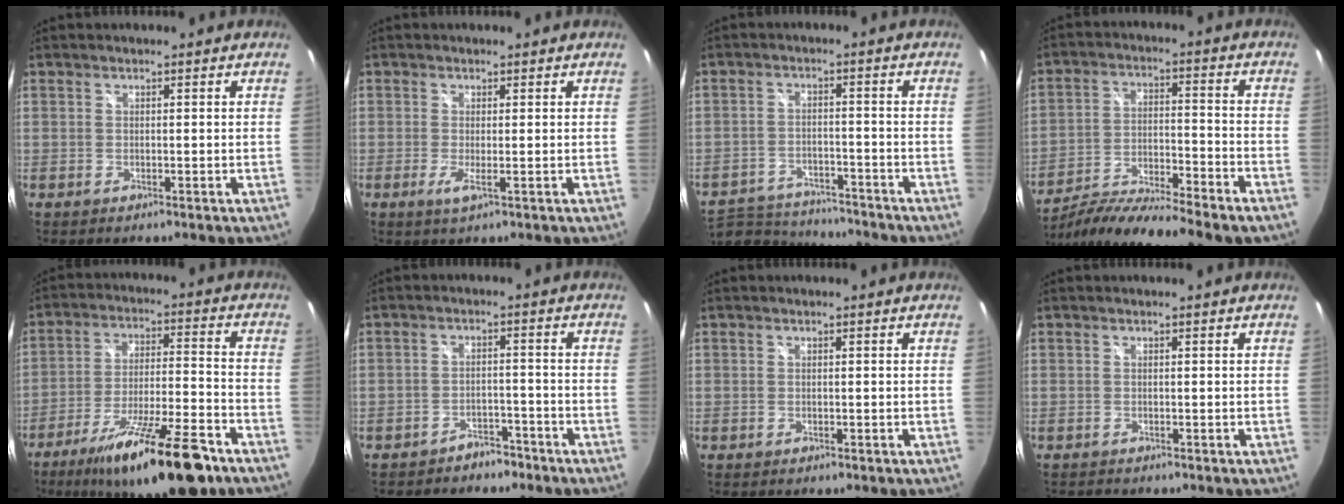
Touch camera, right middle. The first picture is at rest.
{"total": 2.0, "force": [-0.6, 0.0, 2.0], "torque": [-0.040, -0.009, -0.011]}
{"total": 15.4, "force": [-13.7, 4.8, 5.1], "torque": [-0.125, -0.001, -0.207]}
{"total": 17.7, "force": [-15.1, 0.6, 9.1], "torque": [-0.168, -0.044, -0.251]}
{"total": 20.2, "force": [-14.3, 3.9, 13.8], "torque": [-0.242, -0.030, -0.227]}
{"total": 4.5, "force": [-3.9, 2.3, 0.7], "torque": [-0.021, 0.016, -0.053]}
{"total": 0.6, "force": [-0.5, 0.2, 0.3], "torque": [-0.005, -0.002, -0.009]}
{"total": 1.2, "force": [-1.1, 0.3, 0.1], "torque": [-0.005, -0.006, -0.020]}